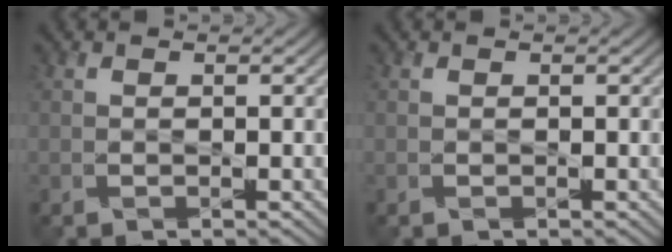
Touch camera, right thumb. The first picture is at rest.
{"total": 0.0}